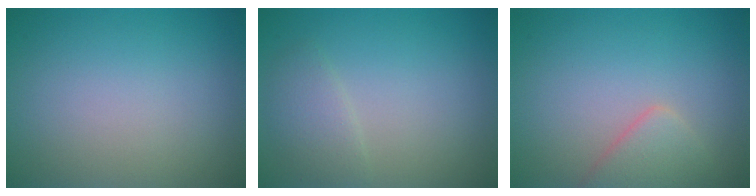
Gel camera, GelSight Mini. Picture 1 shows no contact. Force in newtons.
{"total": 1.9, "press": 1.9, "slide": 0.1}
{"total": 2.6, "press": 2.6, "slide": 0.2}